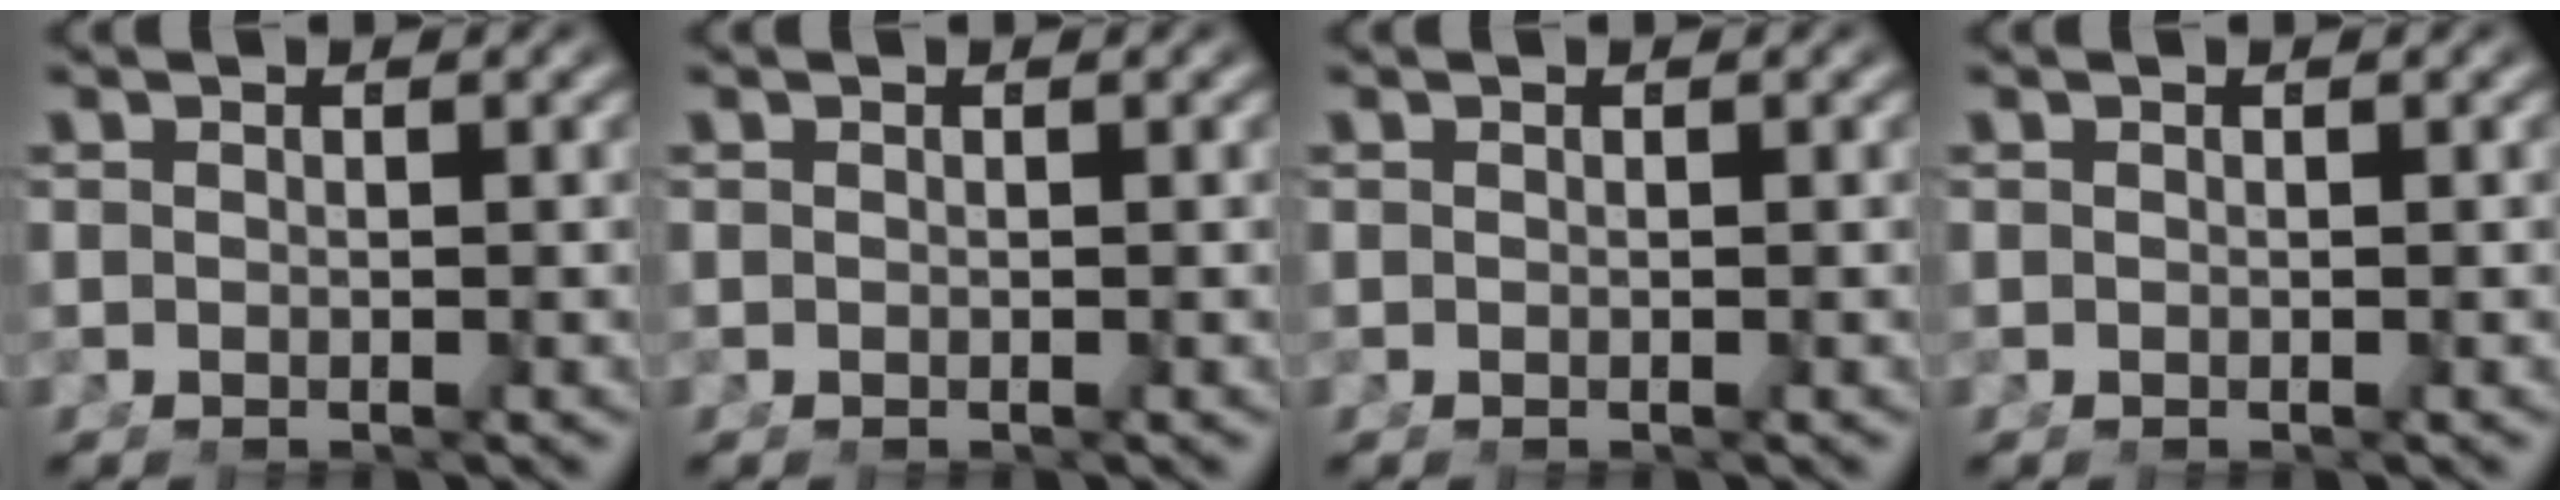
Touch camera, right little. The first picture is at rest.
{"total": 0.0}
{"total": 0.0}
{"total": 0.0}